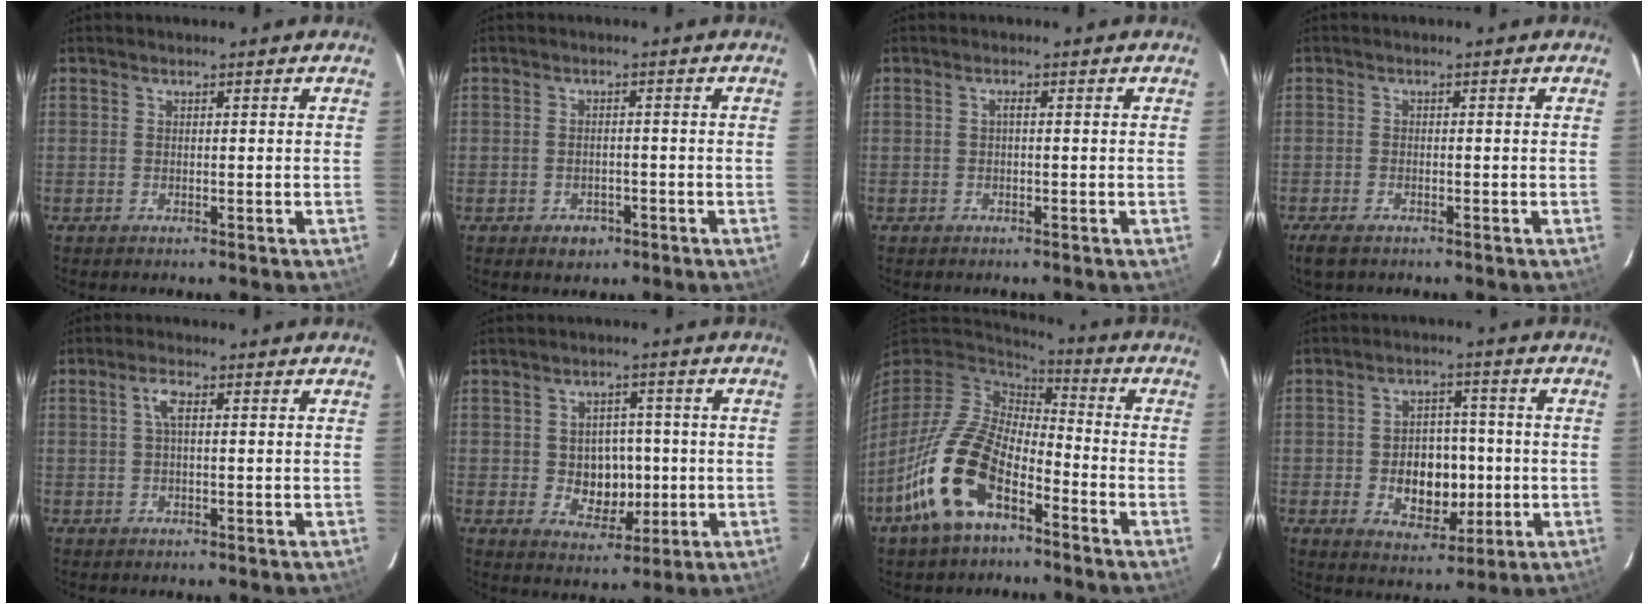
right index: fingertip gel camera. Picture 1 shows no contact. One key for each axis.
{"total": 3.3, "fx": -1.5, "fy": 2.7, "fz": 1.1, "tx": -0.025, "ty": 0.004, "tz": -0.013}
{"total": 0.7, "fx": 0.0, "fy": 0.1, "fz": 0.7, "tx": -0.012, "ty": 0.005, "tz": -0.001}
{"total": 3.4, "fx": -2.4, "fy": 1.5, "fz": 1.9, "tx": -0.046, "ty": -0.011, "tz": -0.047}
{"total": 2.8, "fx": 0.7, "fy": 0.9, "fz": 2.6, "tx": -0.054, "ty": 0.008, "tz": 0.013}
{"total": 6.7, "fx": -0.4, "fy": 5.8, "fz": 3.5, "tx": -0.065, "ty": 0.007, "tz": 0.009}
{"total": 17.1, "fx": -8.7, "fy": 8.4, "fz": 12.1, "tx": -0.255, "ty": -0.015, "tz": -0.172}
{"total": 9.5, "fx": -1.5, "fy": 7.0, "fz": 6.2, "tx": -0.119, "ty": 0.007, "tz": -0.009}